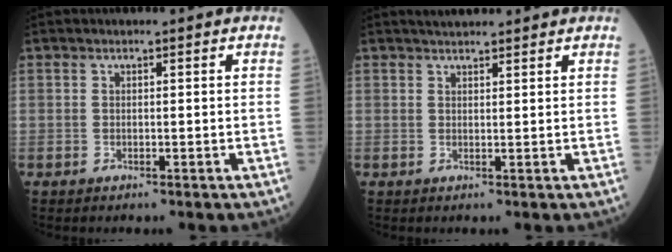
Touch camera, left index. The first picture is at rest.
{"total": 3.3, "force": [3.1, 0.3, 1.1], "torque": [-0.014, 0.025, 0.050]}